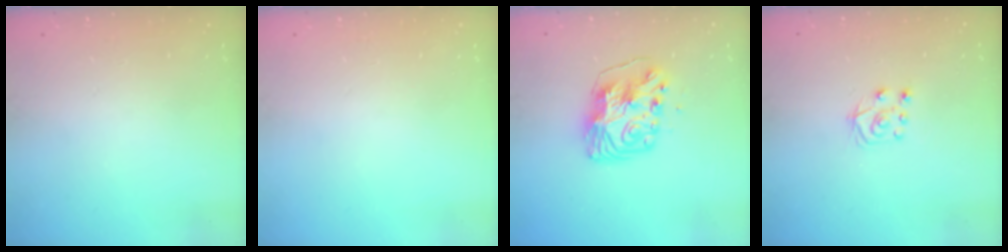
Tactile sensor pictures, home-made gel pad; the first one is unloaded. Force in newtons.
{"total": 0.0}
{"total": 9.2, "press": 9.1, "slide": 1.1}
{"total": 5.7, "press": 5.7, "slide": 0.5}